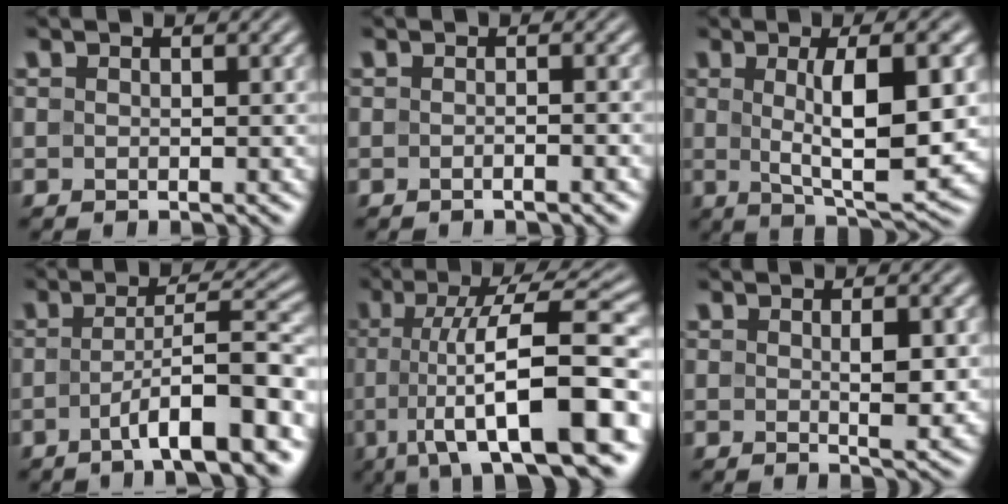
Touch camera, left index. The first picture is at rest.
{"total": 1.4, "force": [-0.5, 0.4, 1.3], "torque": [-0.012, -0.001, -0.013]}
{"total": 9.1, "force": [0.8, 2.5, 8.8], "torque": [-0.130, -0.002, 0.014]}
{"total": 9.1, "force": [-3.6, 2.0, 8.2], "torque": [-0.110, 0.013, -0.060]}
{"total": 14.1, "force": [-3.0, 4.1, 13.1], "torque": [-0.179, 0.010, -0.047]}
{"total": 2.9, "force": [0.3, 0.8, 2.8], "torque": [-0.047, -0.006, 0.008]}